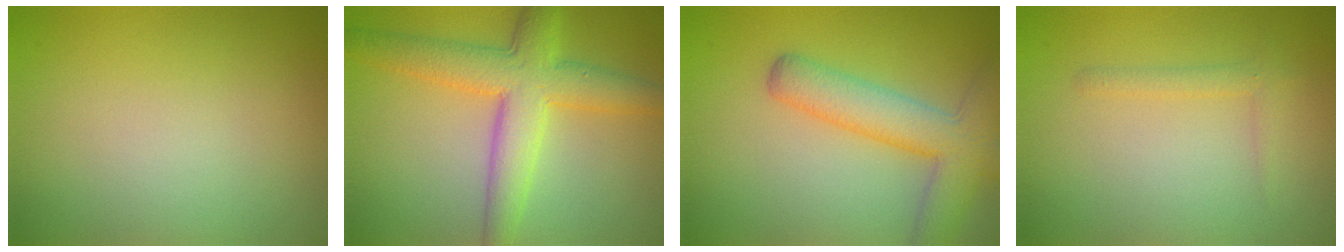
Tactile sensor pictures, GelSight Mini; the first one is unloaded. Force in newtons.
{"total": 6.7, "press": 6.7, "slide": 0.1}
{"total": 6.0, "press": 5.9, "slide": 0.3}
{"total": 1.1, "press": 1.1, "slide": 0.1}